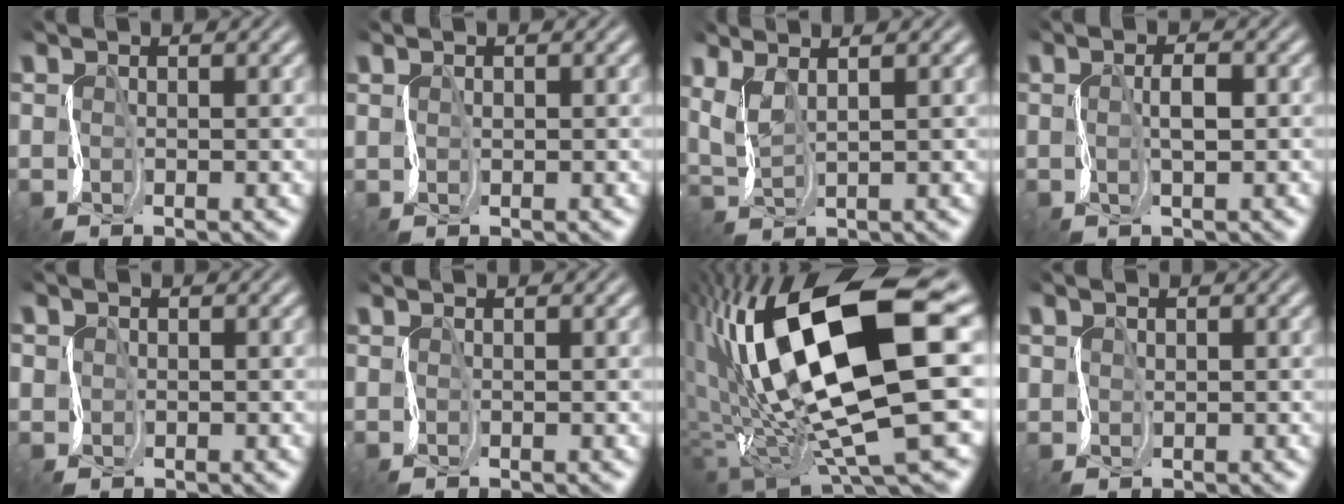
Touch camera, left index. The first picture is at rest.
{"total": 0.8, "force": [0.3, -0.4, -0.6], "torque": [0.003, 0.004, 0.013]}
{"total": 2.7, "force": [2.5, 0.3, 0.9], "torque": [-0.044, 0.022, 0.033]}
{"total": 0.7, "force": [0.4, -0.5, 0.0], "torque": [-0.020, 0.009, 0.010]}
{"total": 1.3, "force": [-0.4, -0.1, -1.2], "torque": [0.004, 0.006, -0.001]}
{"total": 0.0}
{"total": 15.1, "force": [3.7, 5.6, 13.5], "torque": [-0.270, -0.001, 0.079]}
{"total": 1.1, "force": [-0.1, -0.2, -1.0], "torque": [0.001, 0.007, 0.004]}